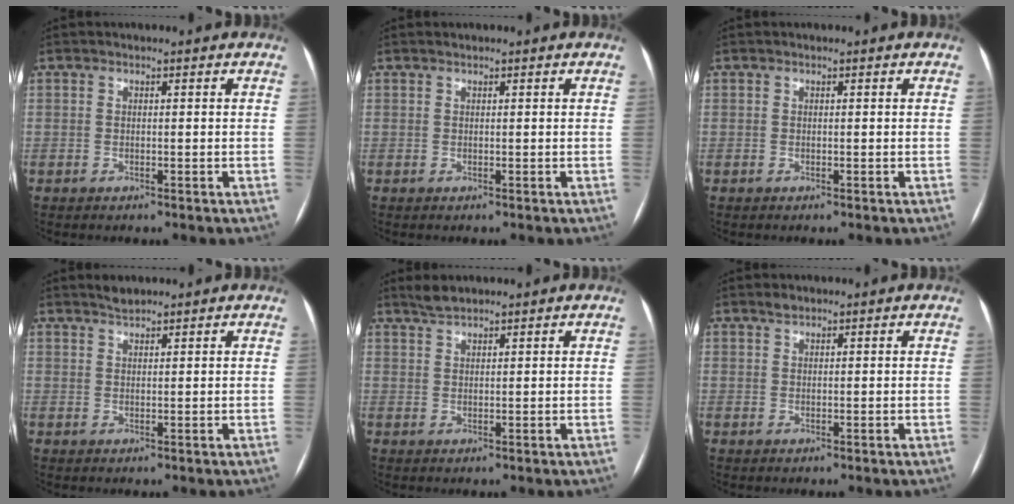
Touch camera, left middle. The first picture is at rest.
{"total": 0.0}
{"total": 0.0}
{"total": 1.7, "force": [1.6, 0.3, 0.5], "torque": [-0.014, 0.005, 0.032]}
{"total": 2.4, "force": [2.2, 0.3, 0.8], "torque": [-0.023, 0.010, 0.045]}
{"total": 0.9, "force": [0.8, 0.3, 0.3], "torque": [-0.009, 0.003, 0.015]}